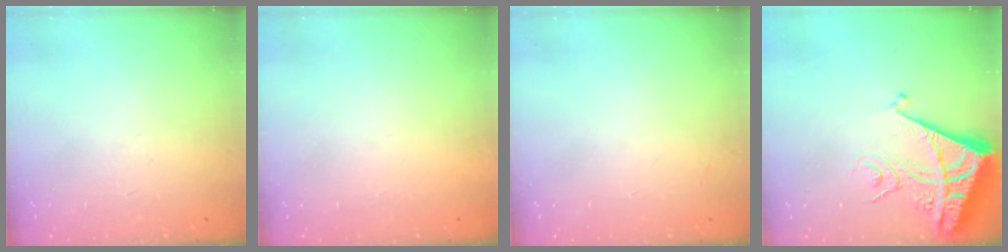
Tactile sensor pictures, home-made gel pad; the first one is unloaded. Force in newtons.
{"total": 1.5, "press": 1.5, "slide": 0.1}
{"total": 1.9, "press": 1.9, "slide": 0.3}
{"total": 10.0, "press": 9.9, "slide": 1.3}